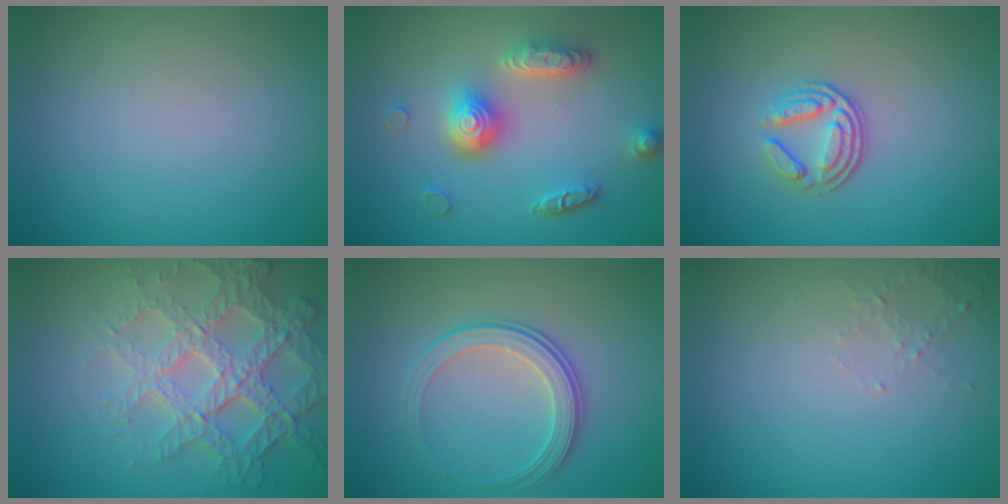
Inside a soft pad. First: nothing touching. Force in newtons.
{"total": 4.7, "press": 3.6, "slide": 3.1}
{"total": 3.5, "press": 2.5, "slide": 2.5}
{"total": 6.9, "press": 5.0, "slide": 4.8}
{"total": 3.5, "press": 2.9, "slide": 1.9}
{"total": 1.1, "press": 1.0, "slide": 0.4}